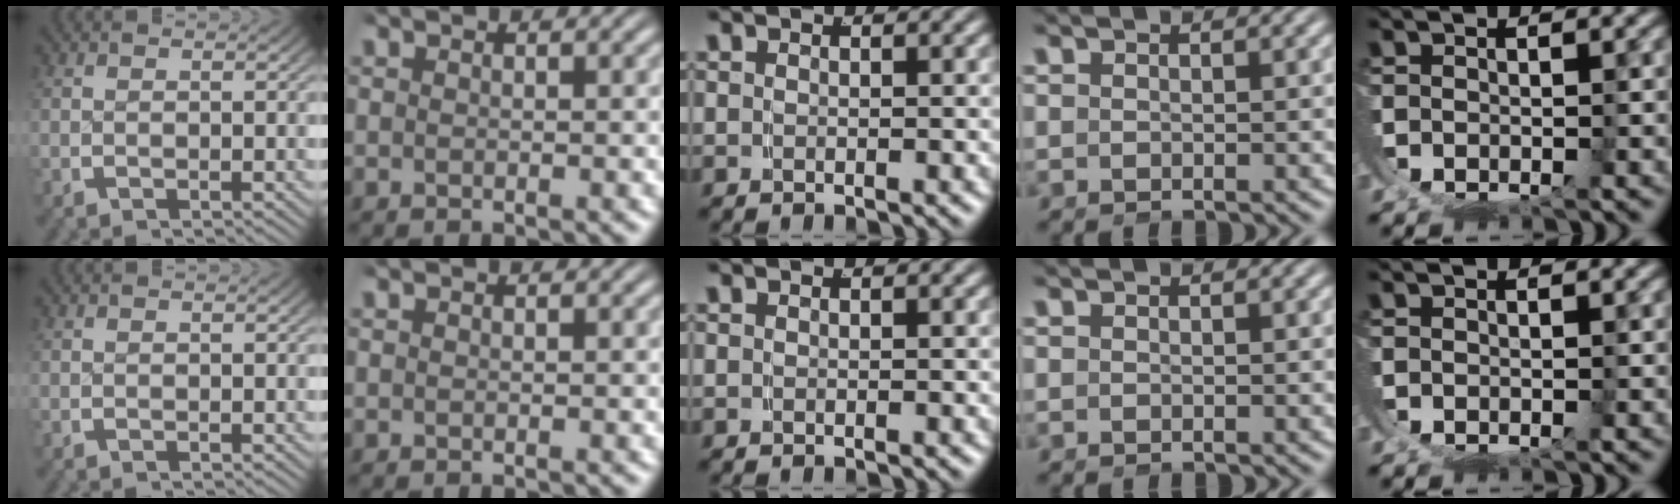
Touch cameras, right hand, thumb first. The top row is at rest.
{}